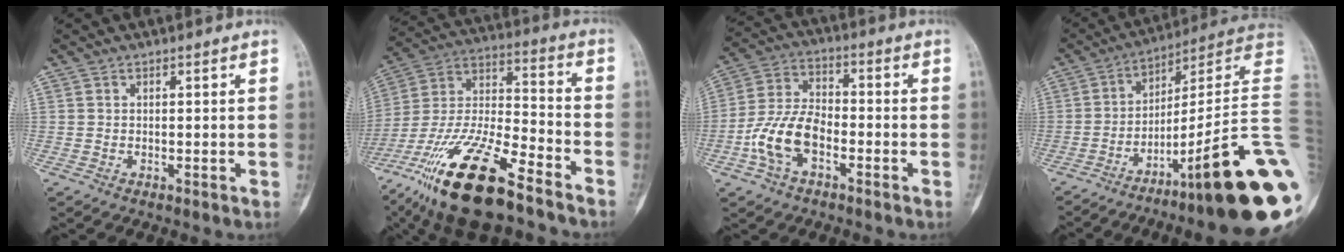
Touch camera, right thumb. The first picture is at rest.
{"total": 24.3, "force": [-16.2, 7.0, 16.7], "torque": [-0.347, 0.045, -0.293]}
{"total": 11.1, "force": [-4.0, 6.2, 8.2], "torque": [-0.167, 0.035, -0.080]}
{"total": 26.7, "force": [-8.1, 2.2, 25.4], "torque": [-0.261, 0.068, -0.120]}